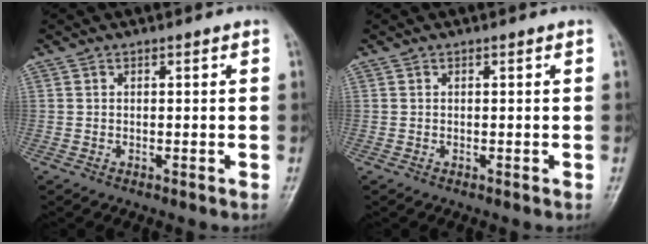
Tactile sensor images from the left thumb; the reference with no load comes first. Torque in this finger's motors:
{"motor_torque": [0.00, 0.00, 0.00, 0.00, 0.00]}